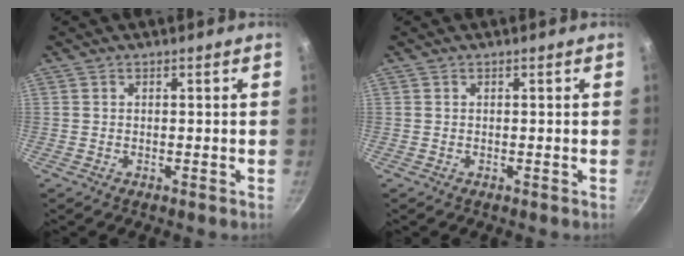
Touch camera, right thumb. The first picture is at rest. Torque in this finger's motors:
{"motor_torque": [0.00, 0.00, 0.05, 0.02, 0.00]}